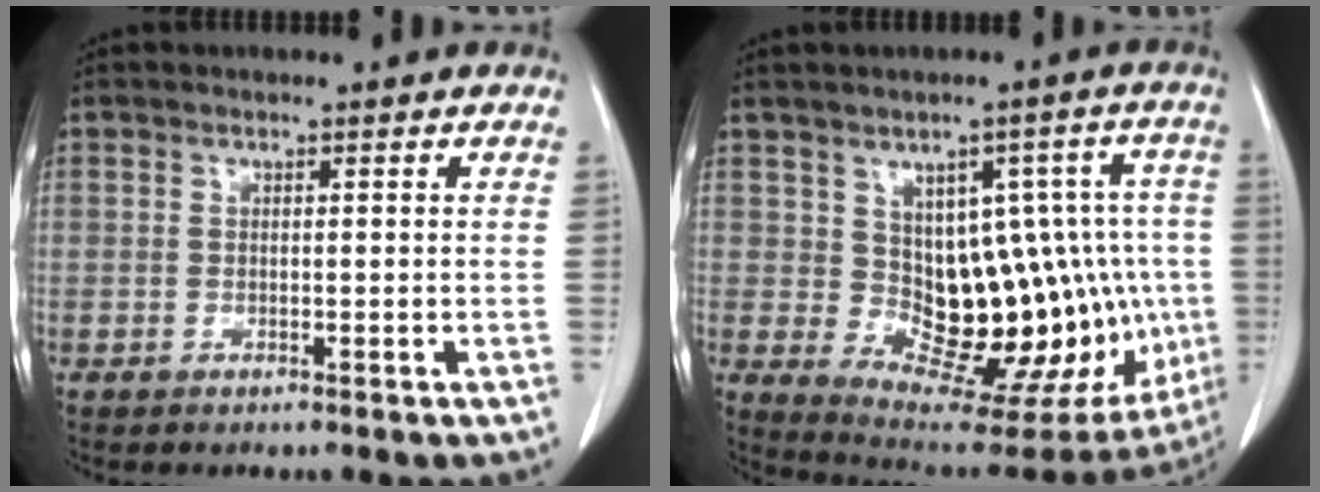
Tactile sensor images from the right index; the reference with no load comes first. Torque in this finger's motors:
{"motor_torque": [1.61, -0.15, 0.34, 0.08]}